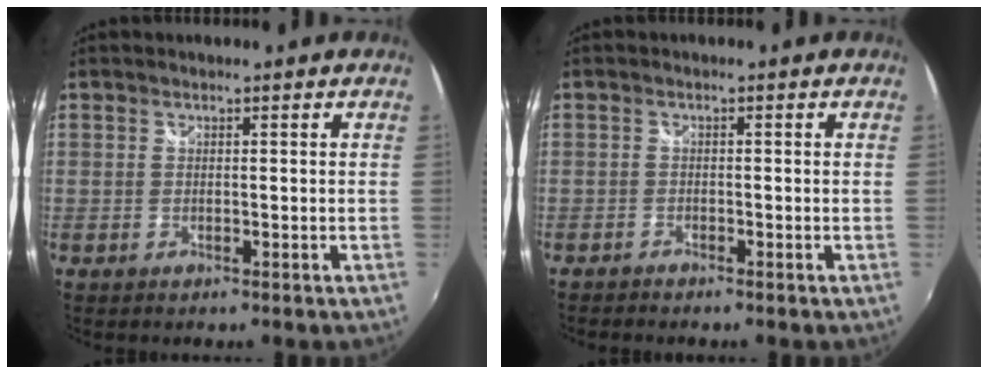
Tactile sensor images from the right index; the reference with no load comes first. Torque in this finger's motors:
{"motor_torque": [-0.03, -0.10, 0.12, 0.01]}